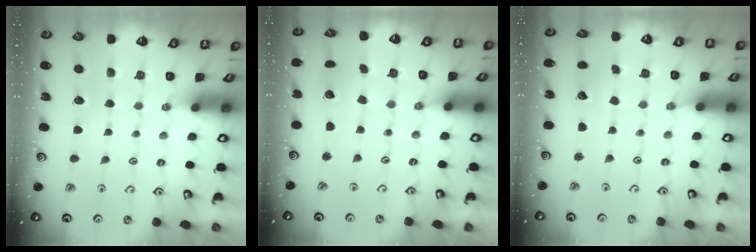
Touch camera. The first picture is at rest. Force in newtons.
{"total": 2.3, "press": 2.3, "slide": 0.1}
{"total": 2.4, "press": 2.4, "slide": 0.2}